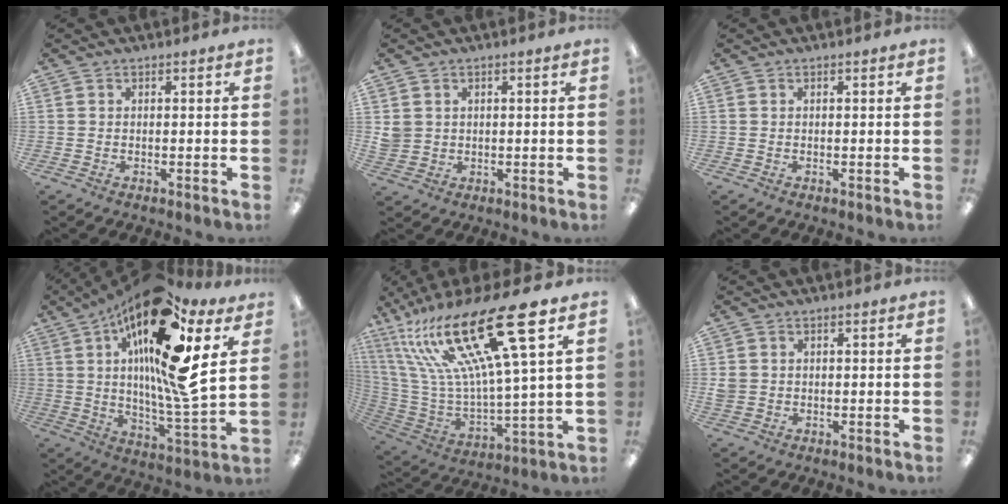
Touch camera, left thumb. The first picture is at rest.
{"total": 2.8, "force": [1.0, 2.6, 0.5], "torque": [-0.015, 0.004, 0.019]}
{"total": 0.0}
{"total": 23.6, "force": [10.1, 5.8, 20.5], "torque": [-0.349, -0.065, 0.153]}
{"total": 29.9, "force": [15.6, 7.2, 24.5], "torque": [-0.485, -0.095, 0.243]}
{"total": 1.8, "force": [0.1, 1.7, 0.6], "torque": [-0.012, 0.005, 0.001]}